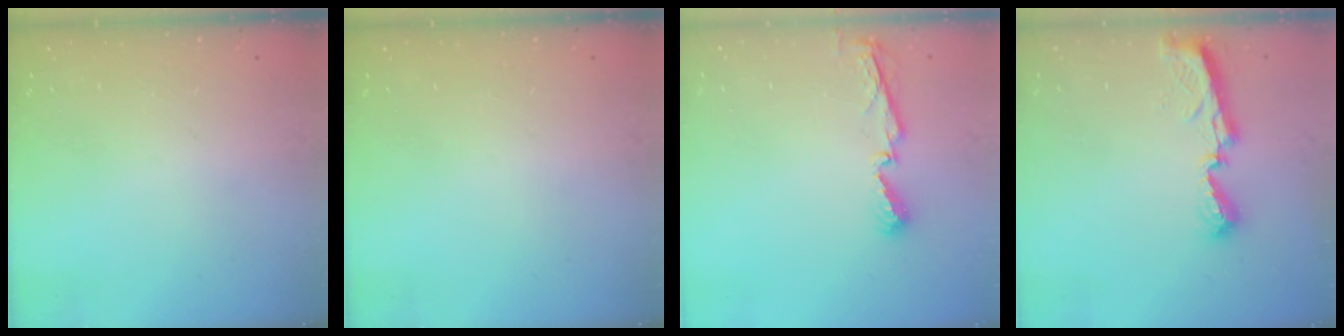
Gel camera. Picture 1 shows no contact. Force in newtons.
{"total": 0.0}
{"total": 5.1, "press": 5.1, "slide": 0.4}
{"total": 8.6, "press": 8.6, "slide": 0.4}